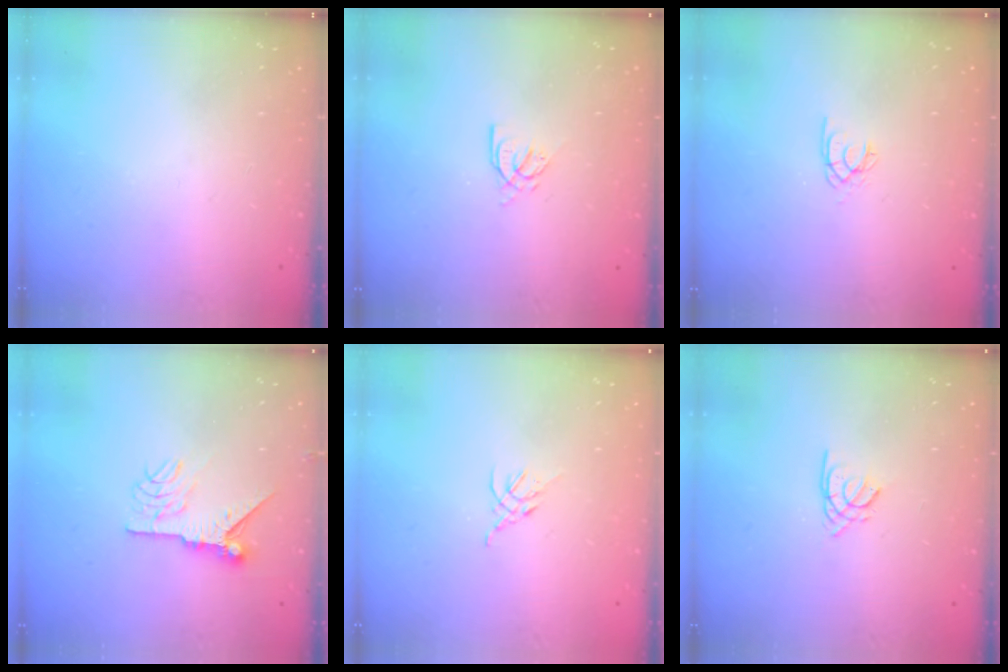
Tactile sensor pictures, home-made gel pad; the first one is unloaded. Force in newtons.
{"total": 4.2, "press": 4.2, "slide": 0.2}
{"total": 2.0, "press": 2.0, "slide": 0.4}
{"total": 11.4, "press": 11.4, "slide": 0.8}
{"total": 2.7, "press": 2.6, "slide": 0.7}
{"total": 1.5, "press": 1.4, "slide": 0.4}